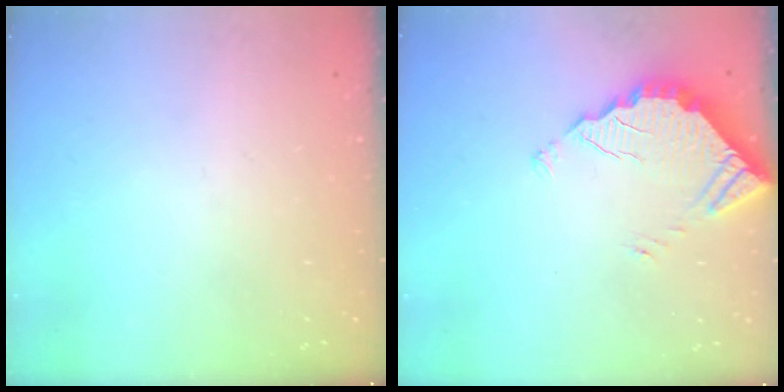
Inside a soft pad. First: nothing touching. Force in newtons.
{"total": 3.2, "press": 3.2, "slide": 0.2}